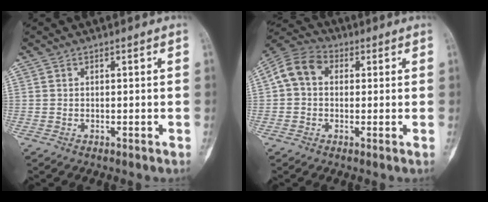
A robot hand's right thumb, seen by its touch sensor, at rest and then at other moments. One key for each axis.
{"total": 8.3, "fx": 1.3, "fy": 6.3, "fz": 5.3, "tx": -0.093, "ty": 0.028, "tz": 0.014}